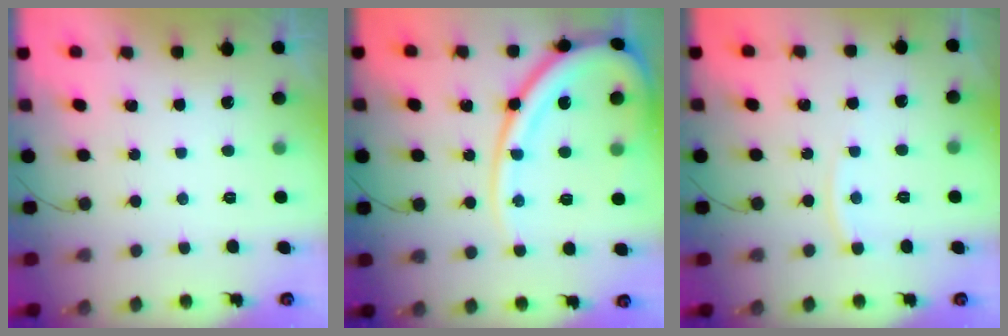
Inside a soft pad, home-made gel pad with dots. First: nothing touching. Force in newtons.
{"total": 18.5, "press": 18.4, "slide": 2.1}
{"total": 3.8, "press": 3.8, "slide": 0.1}